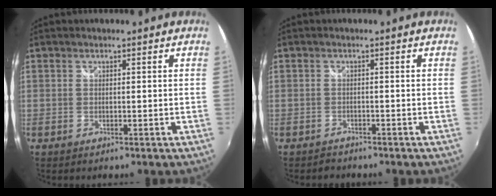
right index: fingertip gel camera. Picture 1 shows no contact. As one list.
[{"total": 1.4, "force": [-1.3, 0.6, -0.2], "torque": [-0.002, 0.002, -0.021]}]